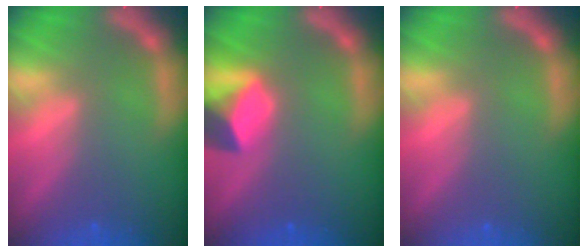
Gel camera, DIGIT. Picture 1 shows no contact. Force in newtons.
{"total": 4.4}
{"total": 0.0}